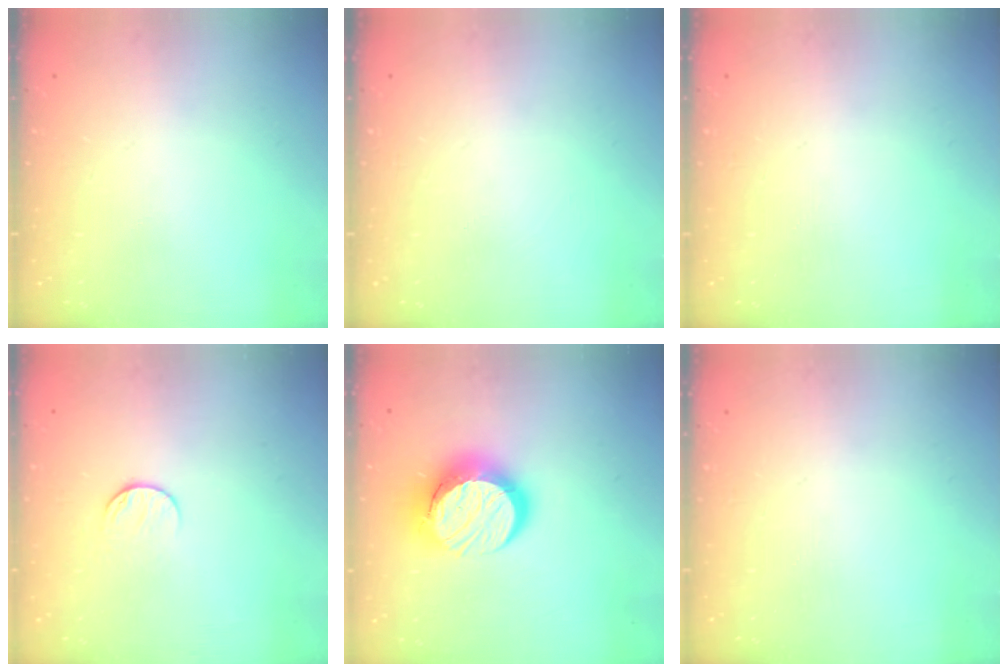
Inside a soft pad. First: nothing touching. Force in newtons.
{"total": 0.0}
{"total": 0.0}
{"total": 7.5, "press": 7.5, "slide": 0.9}
{"total": 14.4, "press": 14.3, "slide": 1.3}
{"total": 0.0}